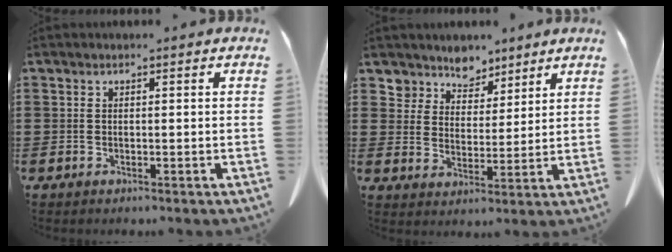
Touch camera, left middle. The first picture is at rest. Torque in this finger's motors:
{"motor_torque": [2.14, 0.00, 0.07, 0.01]}